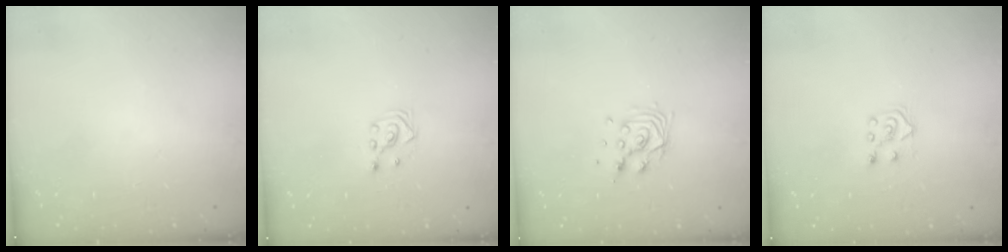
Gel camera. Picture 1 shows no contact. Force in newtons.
{"total": 2.9, "press": 2.9, "slide": 0.3}
{"total": 8.9, "press": 8.9, "slide": 1.0}
{"total": 6.0, "press": 6.0, "slide": 0.4}